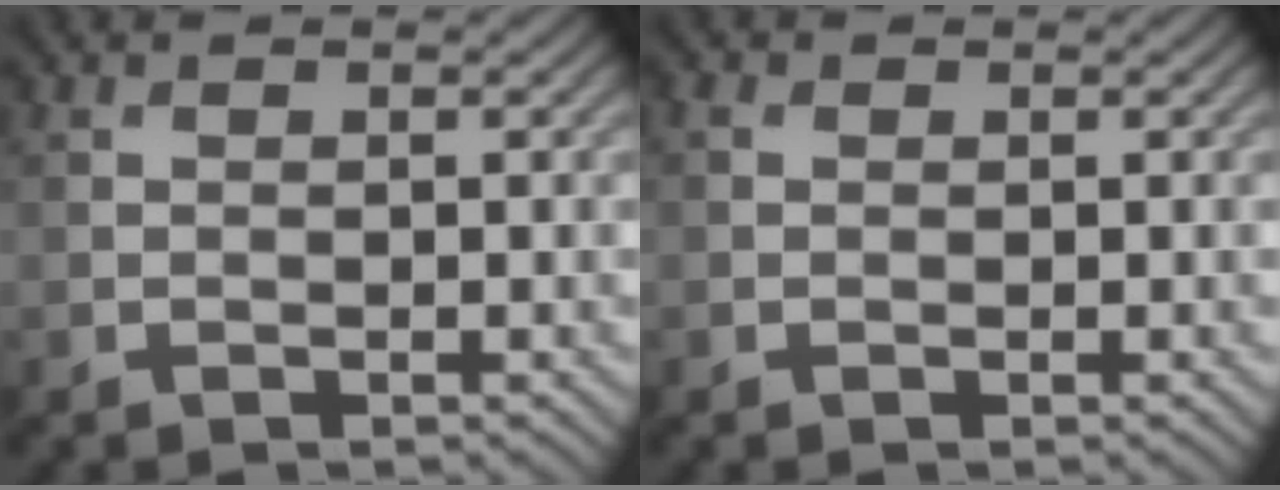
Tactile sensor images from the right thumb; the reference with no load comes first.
{"total": 0.8, "force": [0.3, 0.6, 0.3], "torque": [-0.006, 0.001, 0.003]}